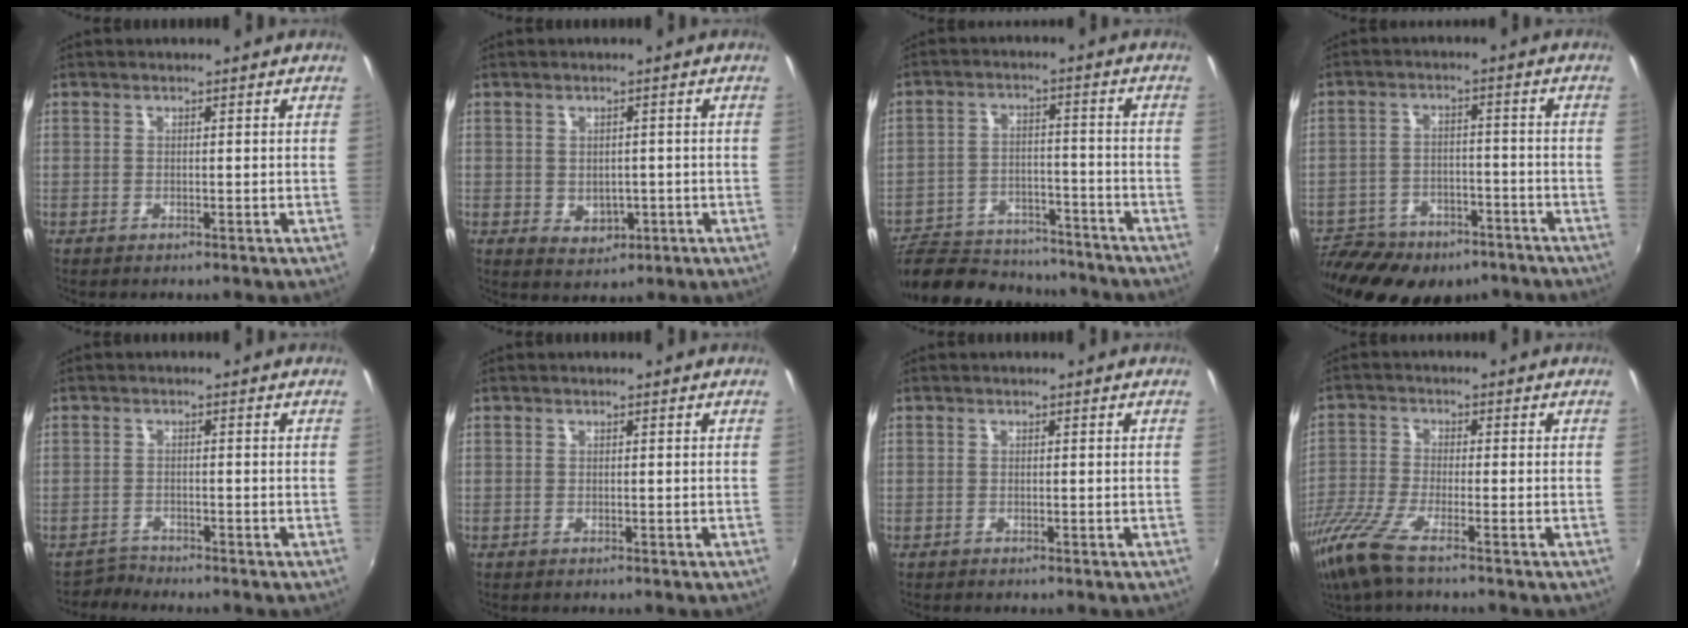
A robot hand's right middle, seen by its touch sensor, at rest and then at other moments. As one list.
[{"total": 4.0, "force": [-0.6, 3.2, 2.2], "torque": [-0.038, -0.002, 0.002]}, {"total": 19.4, "force": [-16.7, 6.9, 6.9], "torque": [-0.150, 0.008, -0.238]}, {"total": 18.2, "force": [-12.8, 9.8, 8.6], "torque": [-0.199, -0.013, -0.182]}, {"total": 1.7, "force": [-1.6, 0.1, -0.6], "torque": [0.010, 0.002, -0.033]}, {"total": 0.0}, {"total": 0.0}, {"total": 8.6, "force": [-6.1, 0.8, 6.0], "torque": [-0.146, -0.029, -0.124]}]